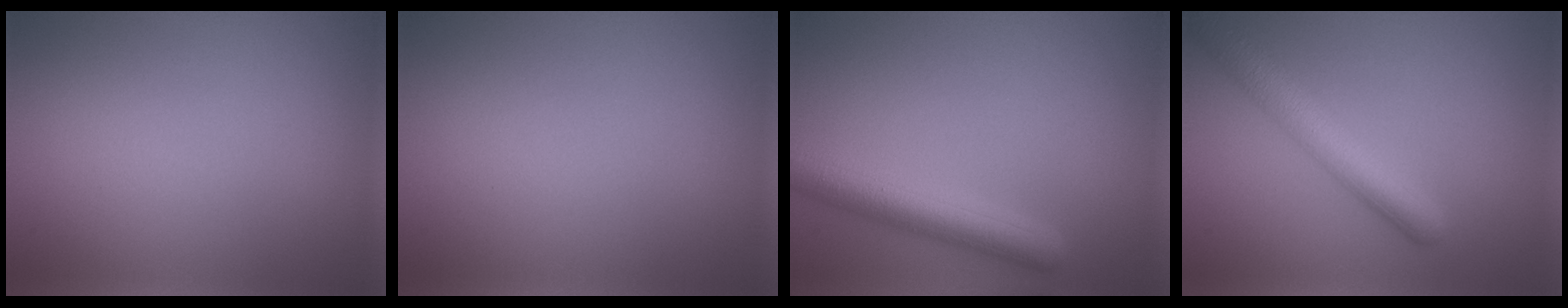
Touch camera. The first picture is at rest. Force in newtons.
{"total": 0.0}
{"total": 5.4, "press": 5.4, "slide": 0.2}
{"total": 5.0, "press": 5.0, "slide": 0.3}